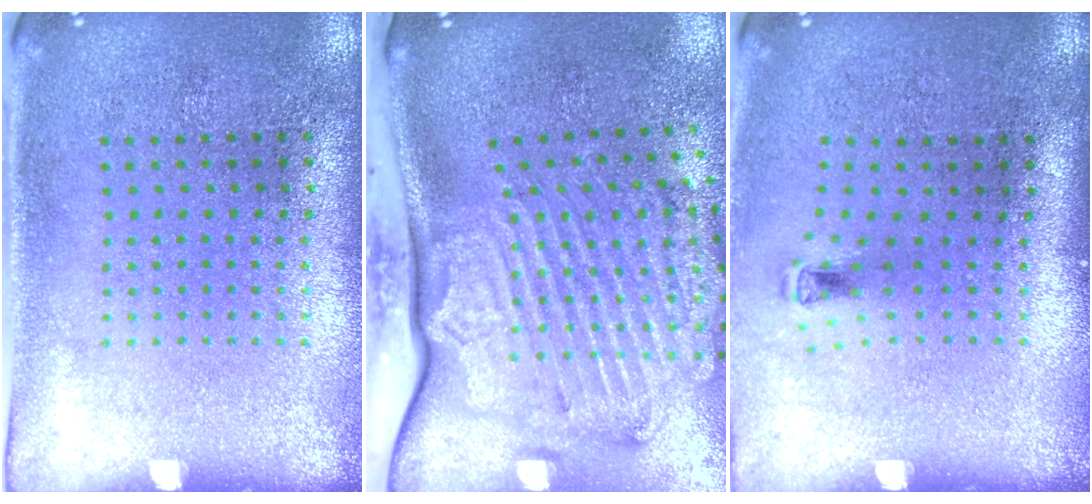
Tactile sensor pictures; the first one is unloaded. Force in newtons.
{"total": 3.1, "press": 2.4, "slide": 2.0}
{"total": 0.6, "press": 0.3, "slide": 0.5}